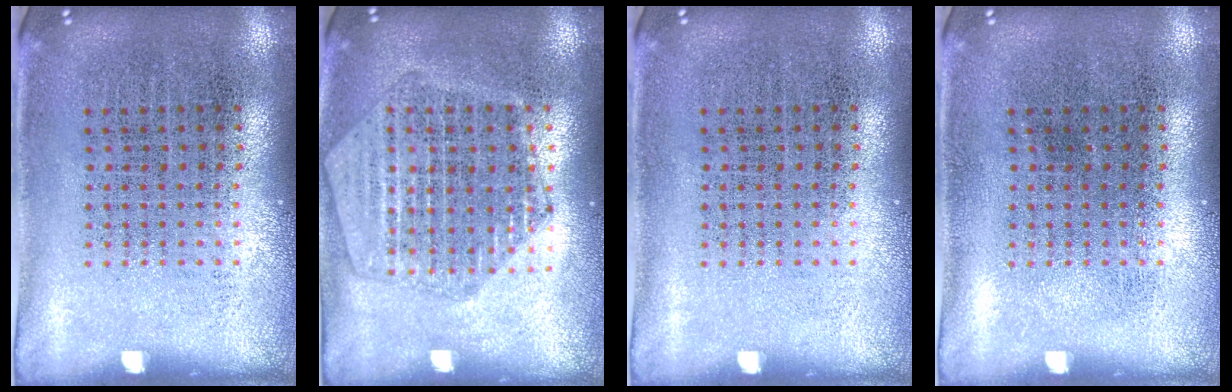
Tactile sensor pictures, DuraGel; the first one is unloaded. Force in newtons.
{"total": 1.9, "press": 1.8, "slide": 0.6}
{"total": 0.0}
{"total": 0.0}